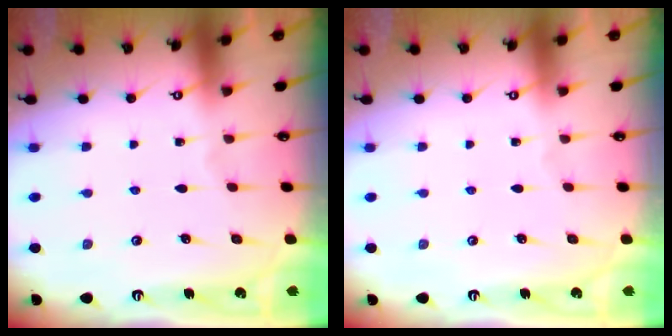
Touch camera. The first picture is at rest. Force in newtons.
{"total": 0.0}